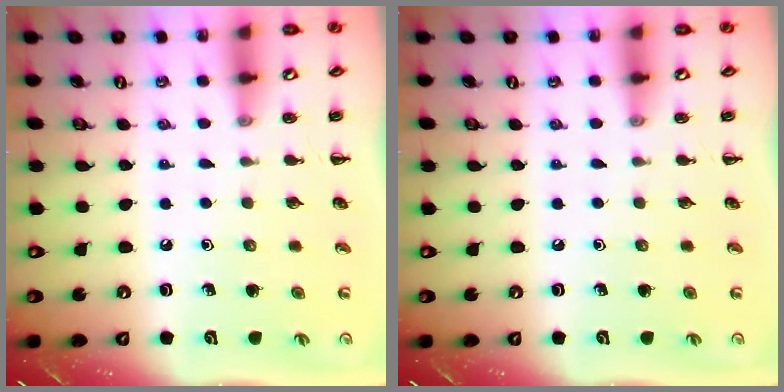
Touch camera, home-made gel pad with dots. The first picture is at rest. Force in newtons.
{"total": 0.0}